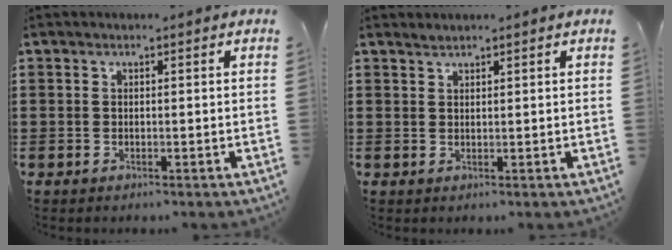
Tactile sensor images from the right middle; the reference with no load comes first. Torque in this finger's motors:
{"motor_torque": [0.00, 0.00, 0.00, -0.01]}